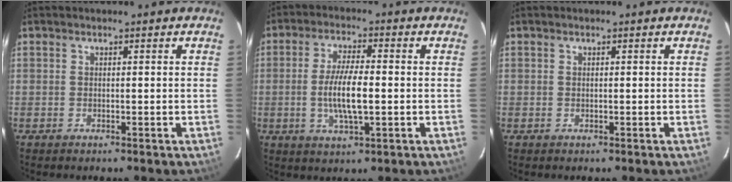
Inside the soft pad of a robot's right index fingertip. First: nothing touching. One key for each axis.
{"total": 8.1, "fx": -1.1, "fy": 2.0, "fz": 7.8, "tx": -0.152, "ty": -0.004, "tz": -0.021}
{"total": 0.0}